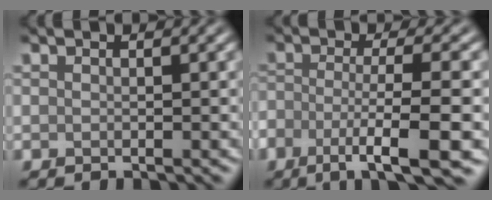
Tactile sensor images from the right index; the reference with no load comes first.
{"total": 7.6, "force": [-3.8, 1.3, 6.5], "torque": [-0.102, -0.001, -0.070]}